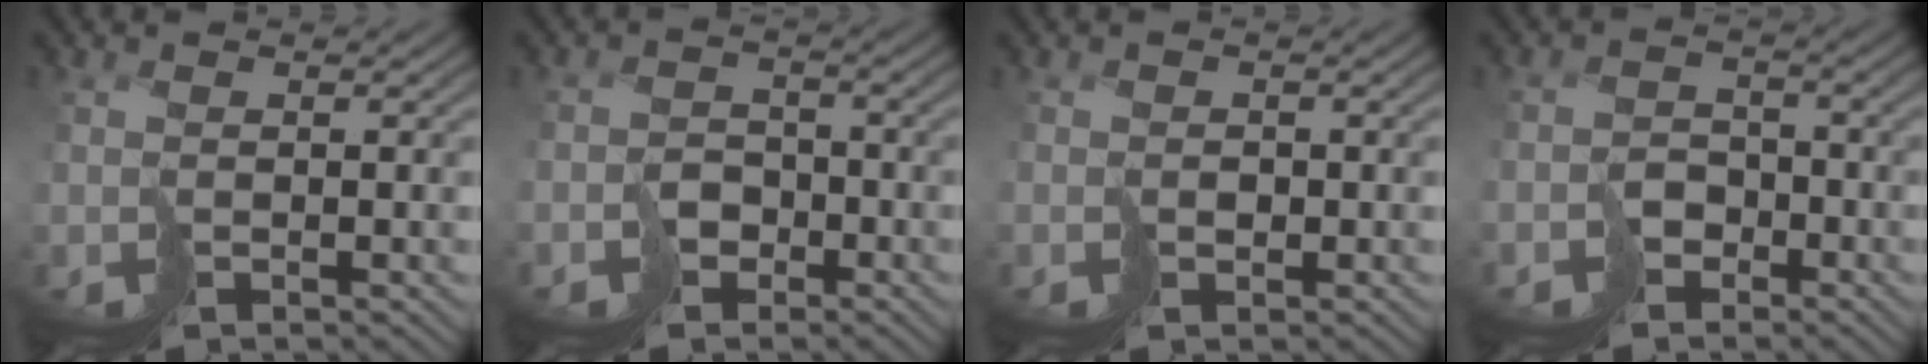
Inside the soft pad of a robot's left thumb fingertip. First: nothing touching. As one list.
[{"total": 2.9, "force": [-2.3, 1.8, -0.1], "torque": [0.020, 0.004, -0.043]}, {"total": 0.6, "force": [0.0, 0.5, -0.3], "torque": [0.013, 0.003, 0.000]}, {"total": 3.2, "force": [-2.6, 1.8, 0.0], "torque": [0.017, 0.004, -0.051]}]